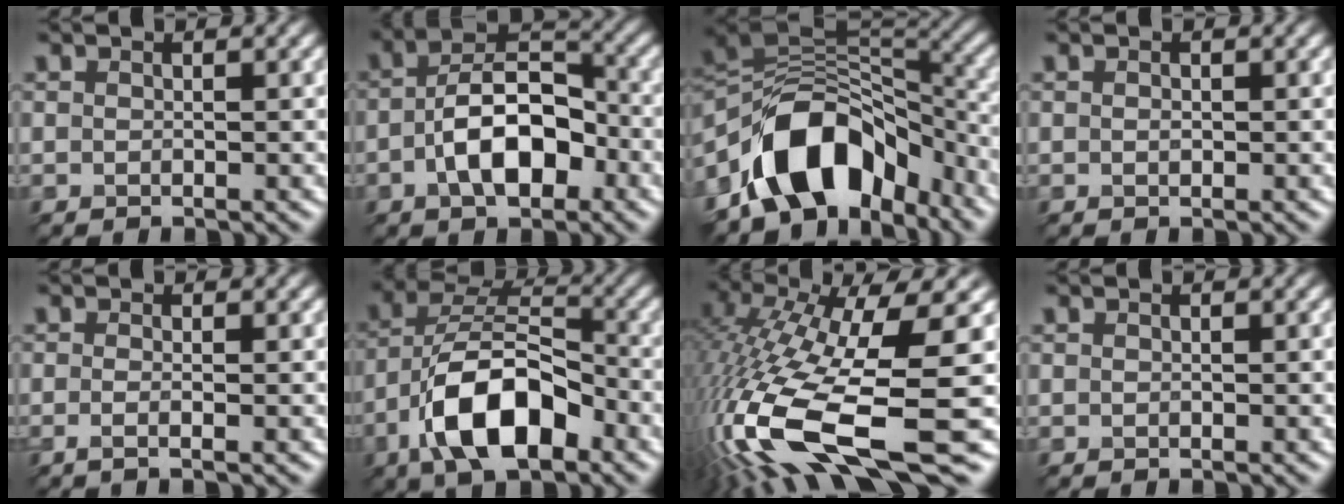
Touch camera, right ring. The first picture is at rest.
{"total": 6.1, "force": [-2.9, 2.5, 4.7], "torque": [-0.107, 0.017, -0.031]}
{"total": 10.0, "force": [-6.5, 5.6, 5.1], "torque": [-0.097, 0.019, -0.096]}
{"total": 1.0, "force": [-0.3, -0.7, -0.5], "torque": [-0.008, -0.005, 0.013]}
{"total": 1.0, "force": [-0.8, -0.1, 0.7], "torque": [-0.027, -0.008, -0.008]}
{"total": 8.3, "force": [-5.0, 3.3, 5.7], "torque": [-0.131, 0.016, -0.072]}
{"total": 15.6, "force": [-4.9, 3.7, 14.3], "torque": [-0.341, -0.025, -0.052]}
{"total": 0.0}